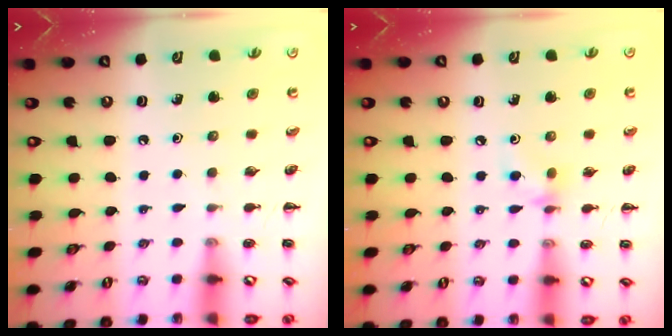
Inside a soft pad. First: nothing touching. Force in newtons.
{"total": 5.9, "press": 5.8, "slide": 1.2}